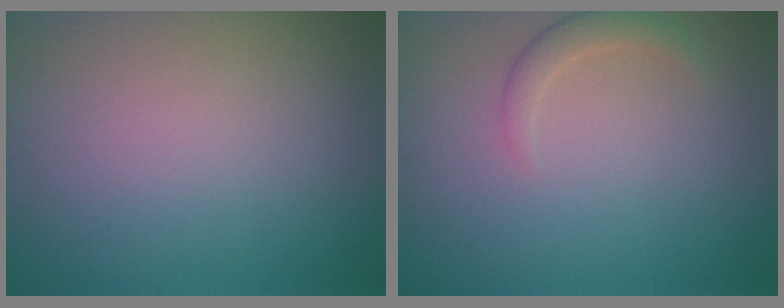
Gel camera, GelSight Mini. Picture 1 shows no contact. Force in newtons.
{"total": 1.7, "press": 1.7, "slide": 0.2}